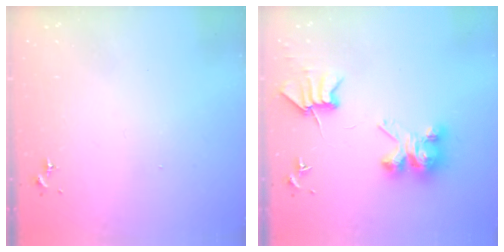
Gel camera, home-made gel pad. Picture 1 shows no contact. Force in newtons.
{"total": 9.2, "press": 9.1, "slide": 1.1}